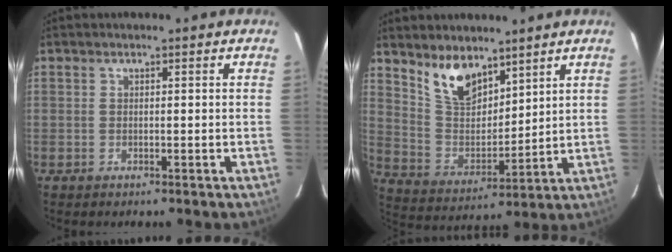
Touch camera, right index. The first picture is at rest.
{"total": 10.9, "force": [7.8, 5.1, 5.6], "torque": [-0.108, 0.003, 0.162]}